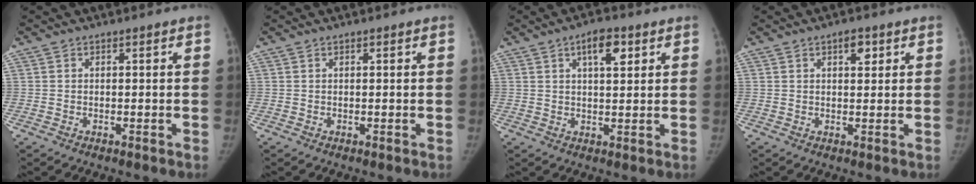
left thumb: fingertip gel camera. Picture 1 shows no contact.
{"total": 0.0}
{"total": 6.0, "force": [2.8, 2.5, 4.7], "torque": [-0.060, -0.008, 0.042]}
{"total": 3.1, "force": [1.6, 1.5, 2.2], "torque": [-0.023, -0.005, 0.023]}